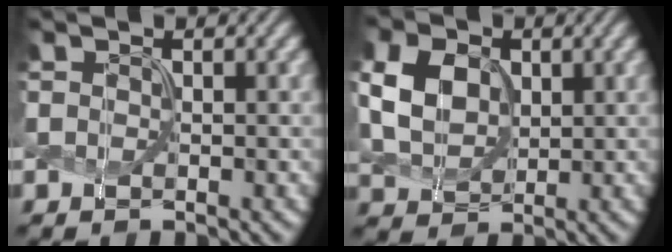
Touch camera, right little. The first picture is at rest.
{"total": 5.2, "force": [0.5, 3.9, 3.4], "torque": [-0.090, 0.008, 0.014]}